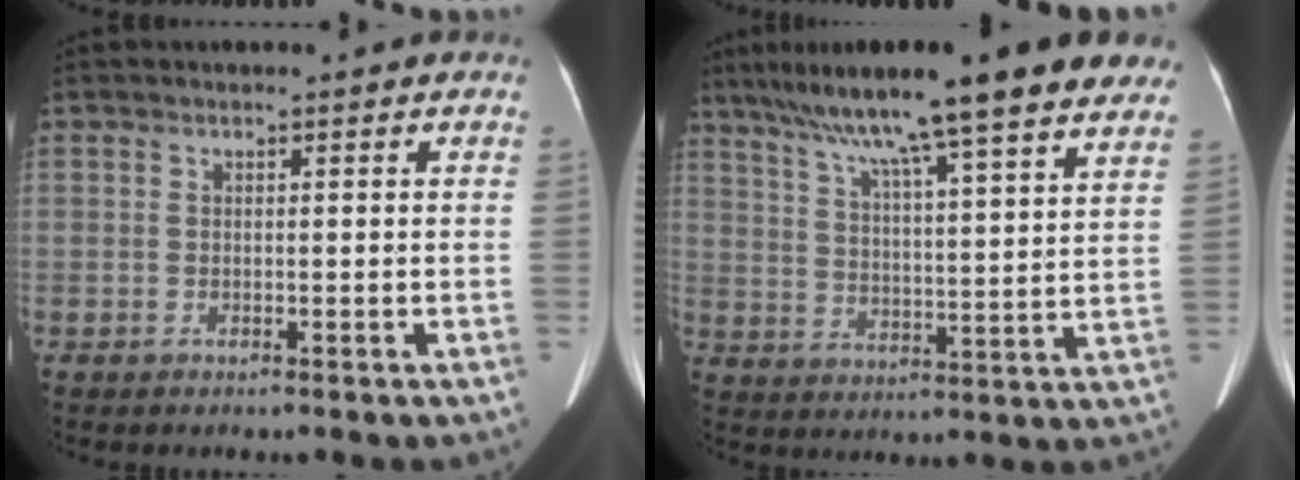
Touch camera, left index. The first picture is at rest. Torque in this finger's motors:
{"motor_torque": [0.91, -1.23, 0.30, 0.21]}